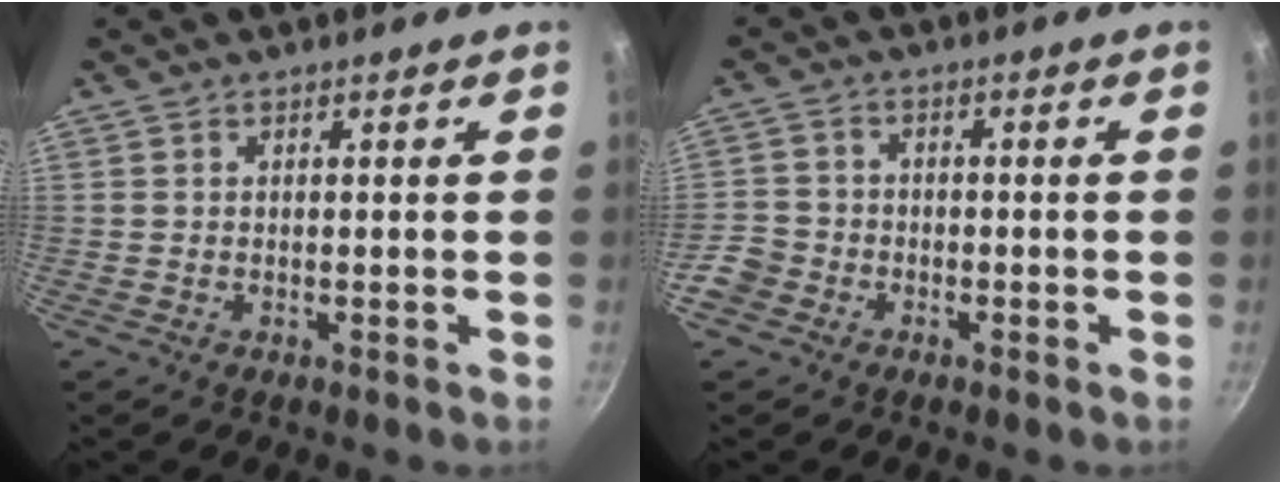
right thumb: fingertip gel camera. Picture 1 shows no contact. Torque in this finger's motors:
{"motor_torque": [-0.60, -0.16, -0.03, -0.33, 0.00]}